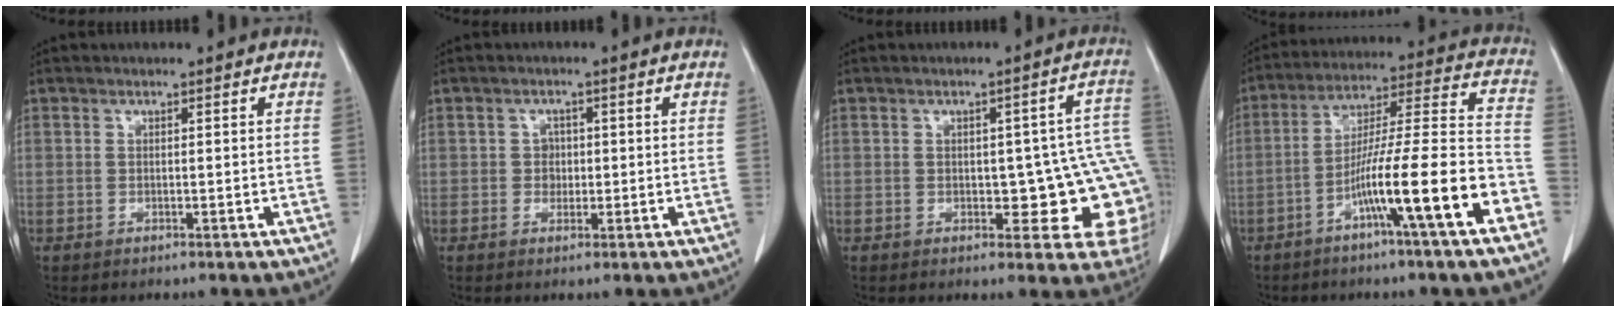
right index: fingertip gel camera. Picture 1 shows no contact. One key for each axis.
{"total": 1.9, "fx": 0.0, "fy": 1.7, "fz": 0.8, "tx": -0.006, "ty": 0.007, "tz": 0.001}
{"total": 12.0, "fx": -1.6, "fy": 5.1, "fz": 10.7, "tx": -0.091, "ty": 0.027, "tz": -0.010}
{"total": 16.2, "fx": -7.6, "fy": -0.4, "fz": 14.3, "tx": -0.235, "ty": 0.008, "tz": -0.125}